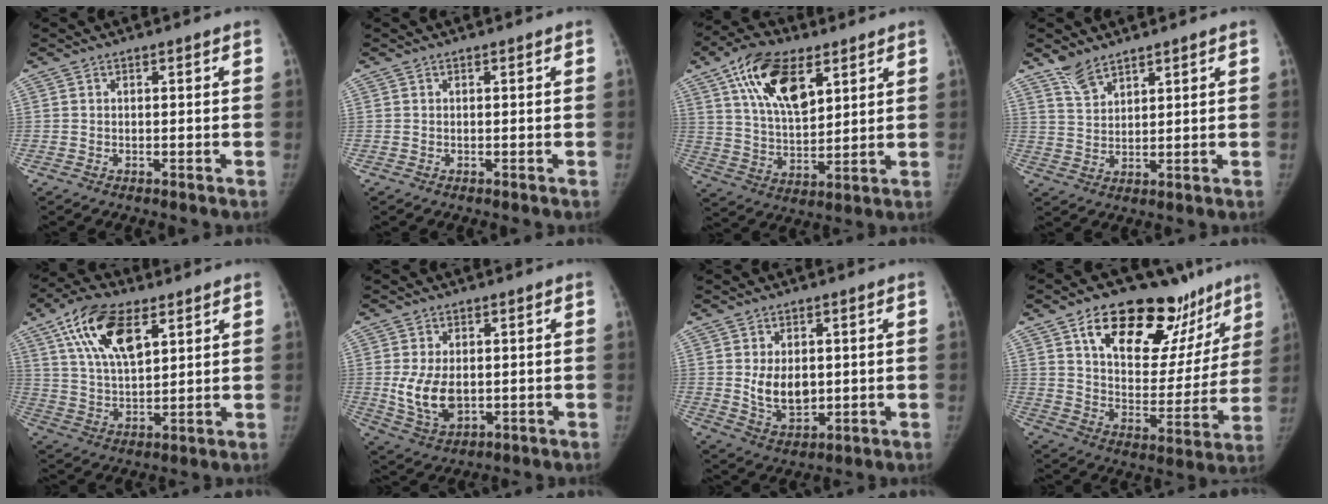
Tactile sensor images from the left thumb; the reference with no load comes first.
{"total": 0.0}
{"total": 16.3, "force": [7.9, 8.1, 11.7], "torque": [-0.182, -0.024, 0.146]}
{"total": 5.0, "force": [4.1, 2.0, 2.1], "torque": [-0.032, -0.019, 0.088]}
{"total": 15.1, "force": [7.3, 7.1, 11.2], "torque": [-0.190, -0.016, 0.135]}
{"total": 8.9, "force": [0.0, 5.7, 6.9], "torque": [-0.120, -0.011, 0.015]}
{"total": 8.0, "force": [0.7, 5.2, 6.0], "torque": [-0.080, -0.017, 0.025]}
{"total": 26.5, "force": [16.5, 13.6, 15.7], "torque": [-0.179, -0.046, 0.253]}